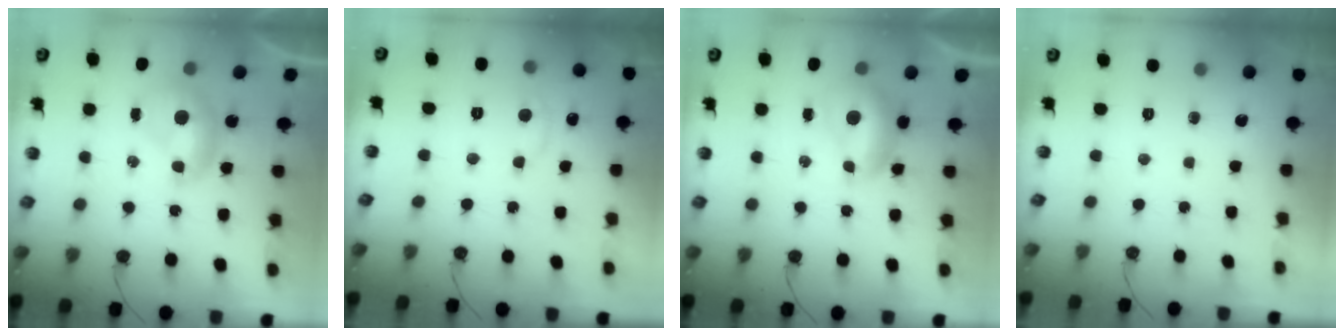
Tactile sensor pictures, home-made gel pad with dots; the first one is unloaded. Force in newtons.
{"total": 1.0, "press": 0.4, "slide": 0.9}
{"total": 1.4, "press": 1.0, "slide": 0.9}
{"total": 0.0}